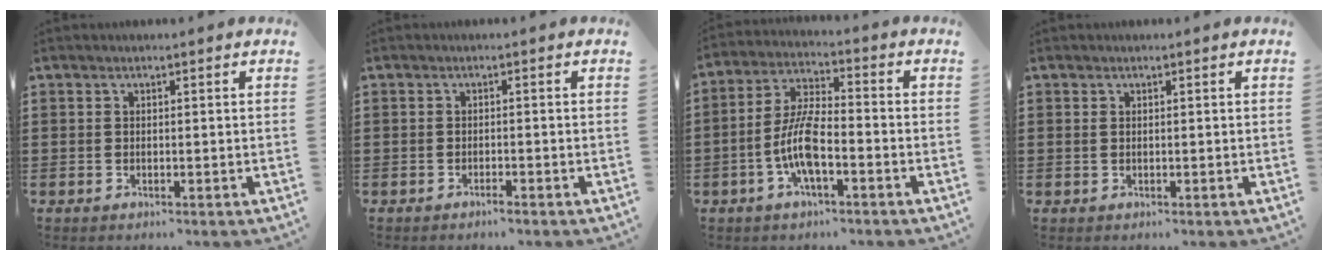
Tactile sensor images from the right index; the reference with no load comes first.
{"total": 0.9, "force": [-0.8, 0.0, 0.4], "torque": [-0.010, -0.002, -0.014]}
{"total": 8.2, "force": [-2.8, 2.4, 7.3], "torque": [-0.169, -0.009, -0.061]}
{"total": 0.5, "force": [0.2, 0.3, 0.4], "torque": [-0.010, 0.001, 0.003]}